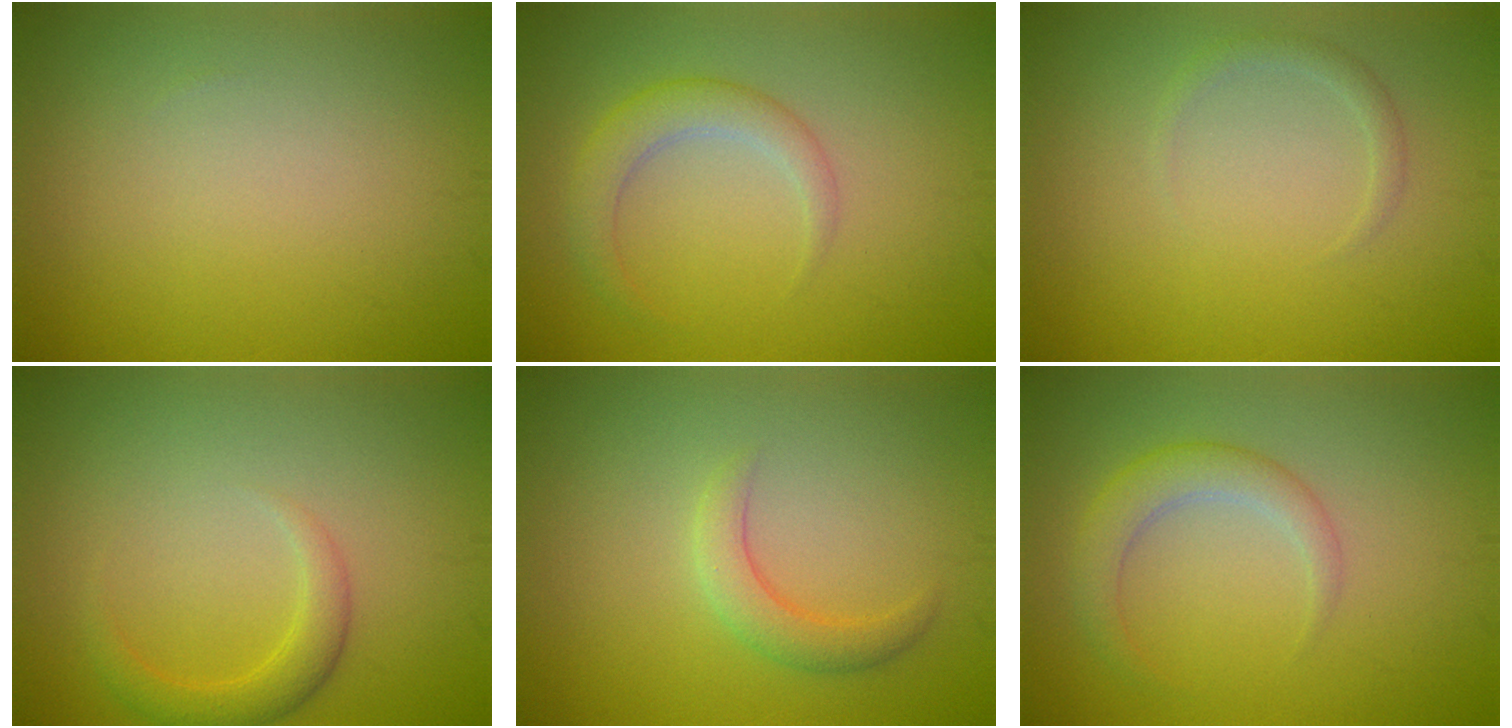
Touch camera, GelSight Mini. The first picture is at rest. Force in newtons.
{"total": 2.8, "press": 2.8, "slide": 0.2}
{"total": 1.1, "press": 1.1, "slide": 0.1}
{"total": 2.3, "press": 2.3, "slide": 0.1}
{"total": 2.3, "press": 2.2, "slide": 0.2}
{"total": 2.8, "press": 2.8, "slide": 0.2}